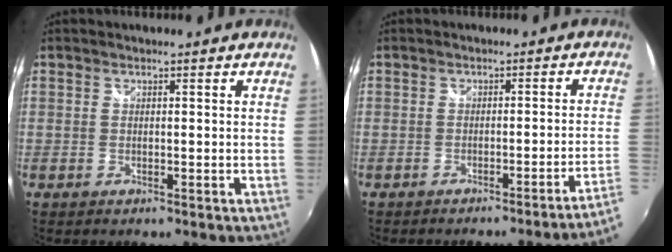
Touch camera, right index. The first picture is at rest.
{"total": 3.8, "force": [-2.3, -1.5, 2.6], "torque": [-0.045, -0.010, -0.025]}